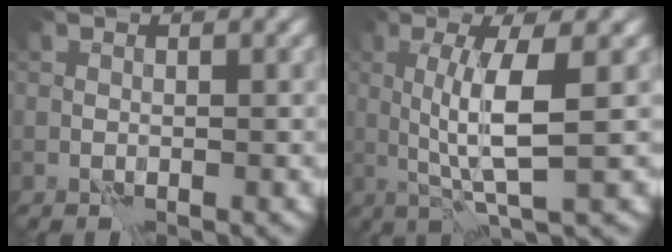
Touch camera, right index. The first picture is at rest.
{"total": 5.2, "force": [0.8, 0.7, 5.1], "torque": [-0.096, -0.001, 0.017]}